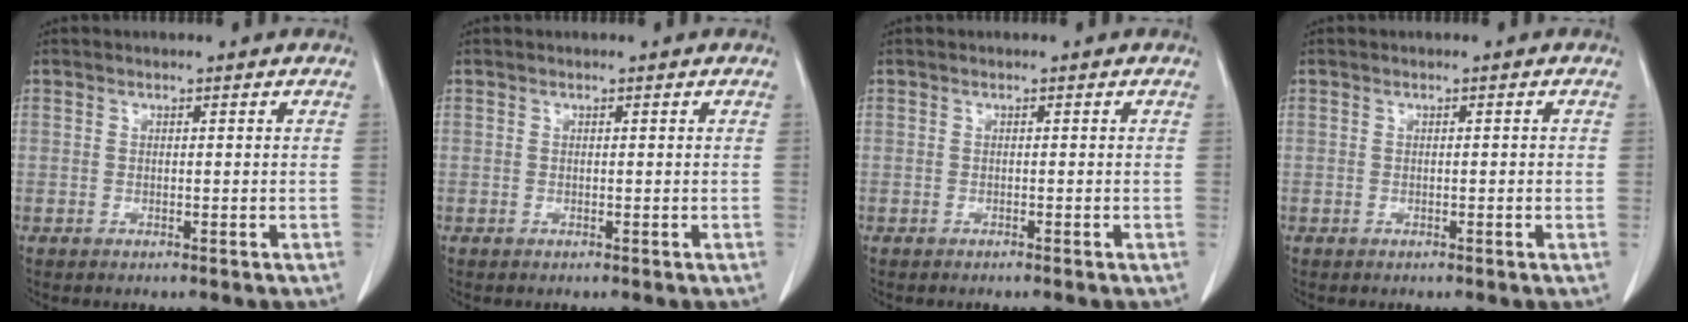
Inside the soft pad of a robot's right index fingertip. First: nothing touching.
{"total": 0.0}
{"total": 0.5, "force": [-0.4, 0.0, 0.3], "torque": [-0.004, -0.001, -0.005]}
{"total": 0.7, "force": [-0.1, 0.1, 0.7], "torque": [-0.010, 0.001, 0.002]}